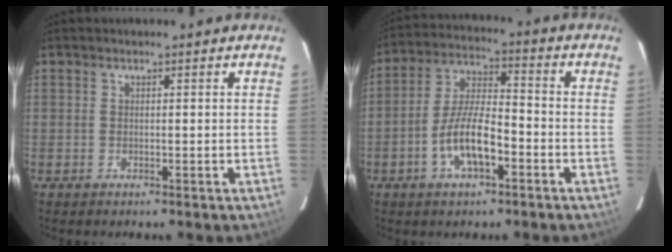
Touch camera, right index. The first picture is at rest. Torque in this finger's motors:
{"motor_torque": [0.24, -0.12, 0.37, 0.11]}